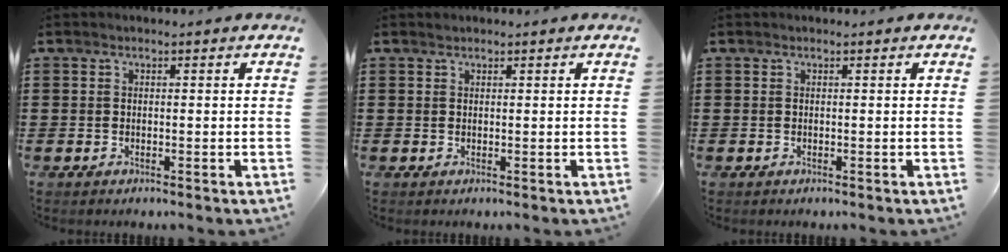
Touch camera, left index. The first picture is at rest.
{"total": 0.5, "force": [0.5, 0.2, 0.0], "torque": [-0.002, 0.000, 0.010]}
{"total": 0.0}